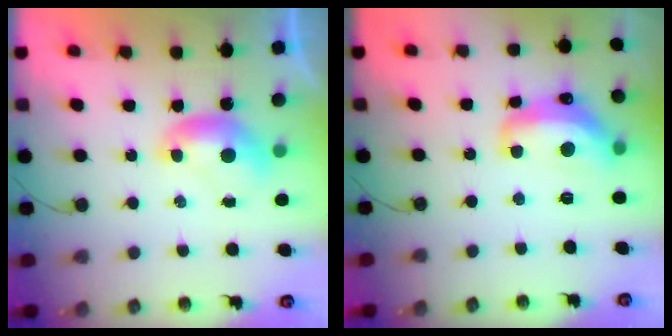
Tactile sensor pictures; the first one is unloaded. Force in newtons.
{"total": 9.2, "press": 9.2, "slide": 0.8}